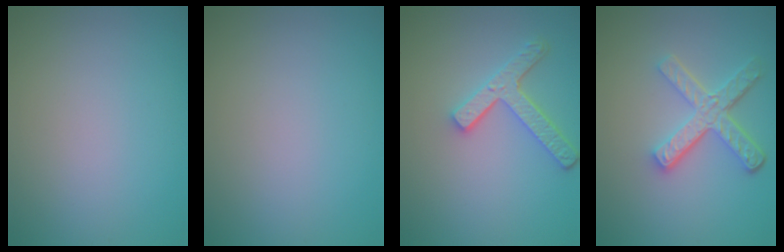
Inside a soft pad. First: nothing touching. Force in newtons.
{"total": 0.0}
{"total": 3.7, "press": 3.0, "slide": 2.2}
{"total": 4.7, "press": 3.5, "slide": 3.2}